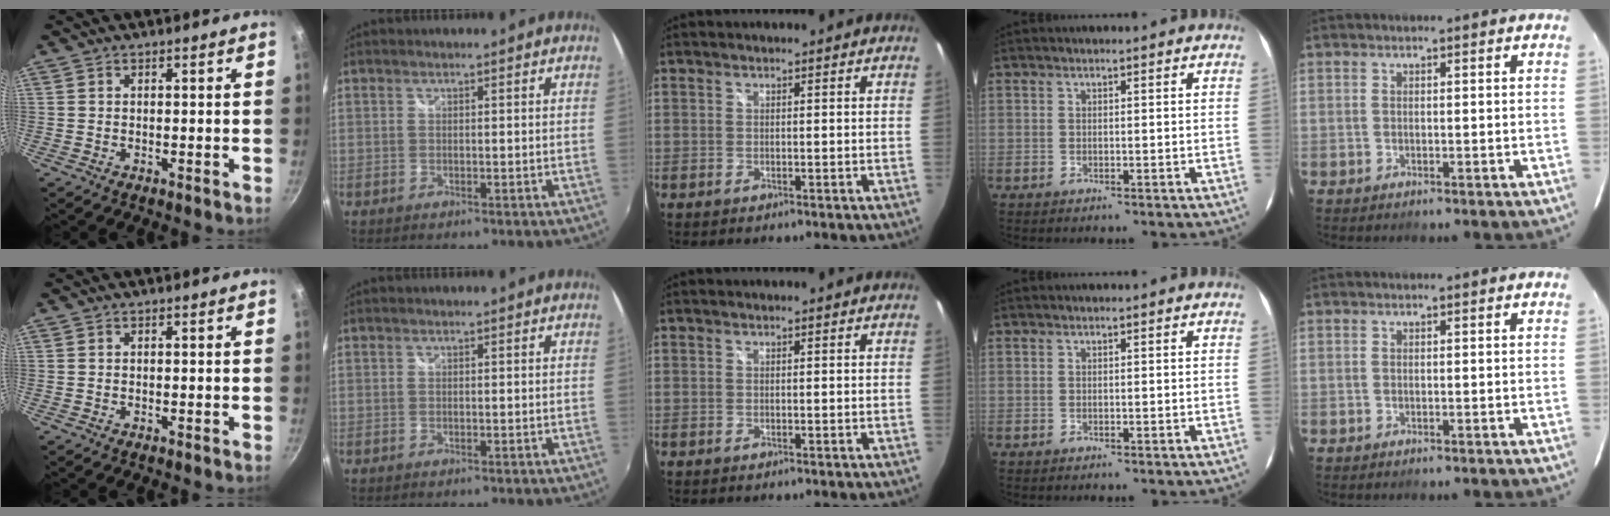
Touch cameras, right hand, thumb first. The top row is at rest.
{}